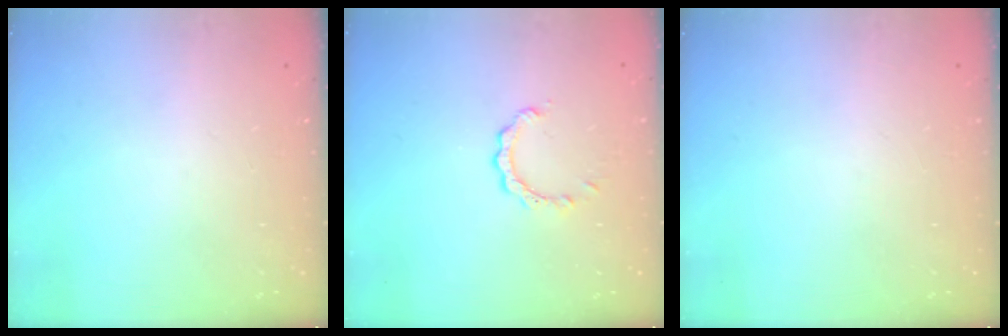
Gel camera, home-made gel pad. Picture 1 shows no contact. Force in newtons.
{"total": 3.2, "press": 3.2, "slide": 0.2}
{"total": 0.0}